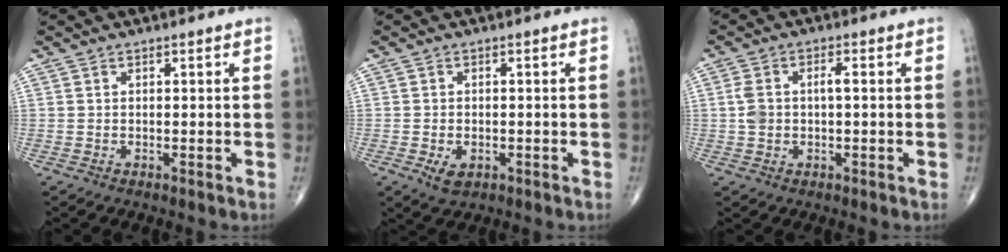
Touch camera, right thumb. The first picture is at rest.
{"total": 3.2, "force": [-1.1, 2.0, 2.2], "torque": [-0.031, 0.000, -0.012]}
{"total": 4.3, "force": [0.1, 2.2, 3.7], "torque": [-0.090, 0.017, 0.004]}